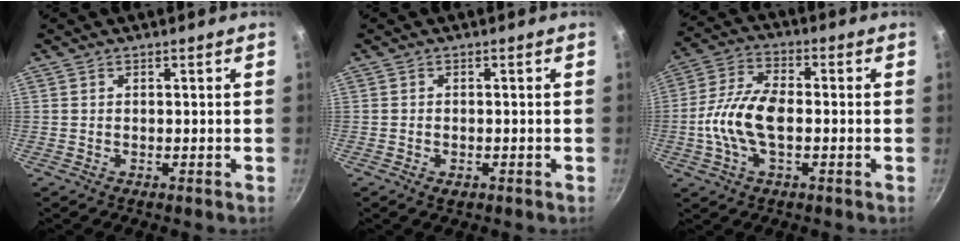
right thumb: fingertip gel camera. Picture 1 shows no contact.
{"total": 1.6, "force": [-0.8, 1.0, 1.0], "torque": [-0.018, 0.001, -0.012]}
{"total": 11.7, "force": [-1.6, 6.0, 9.9], "torque": [-0.195, 0.027, -0.042]}